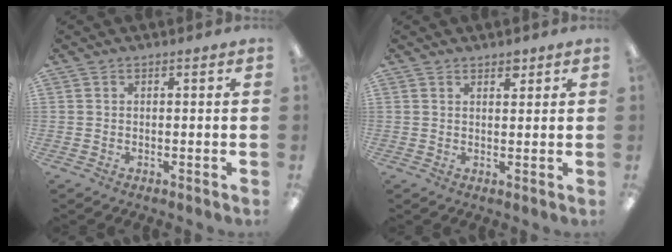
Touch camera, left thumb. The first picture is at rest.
{"total": 2.2, "force": [1.8, 1.0, 0.8], "torque": [0.000, -0.007, 0.030]}